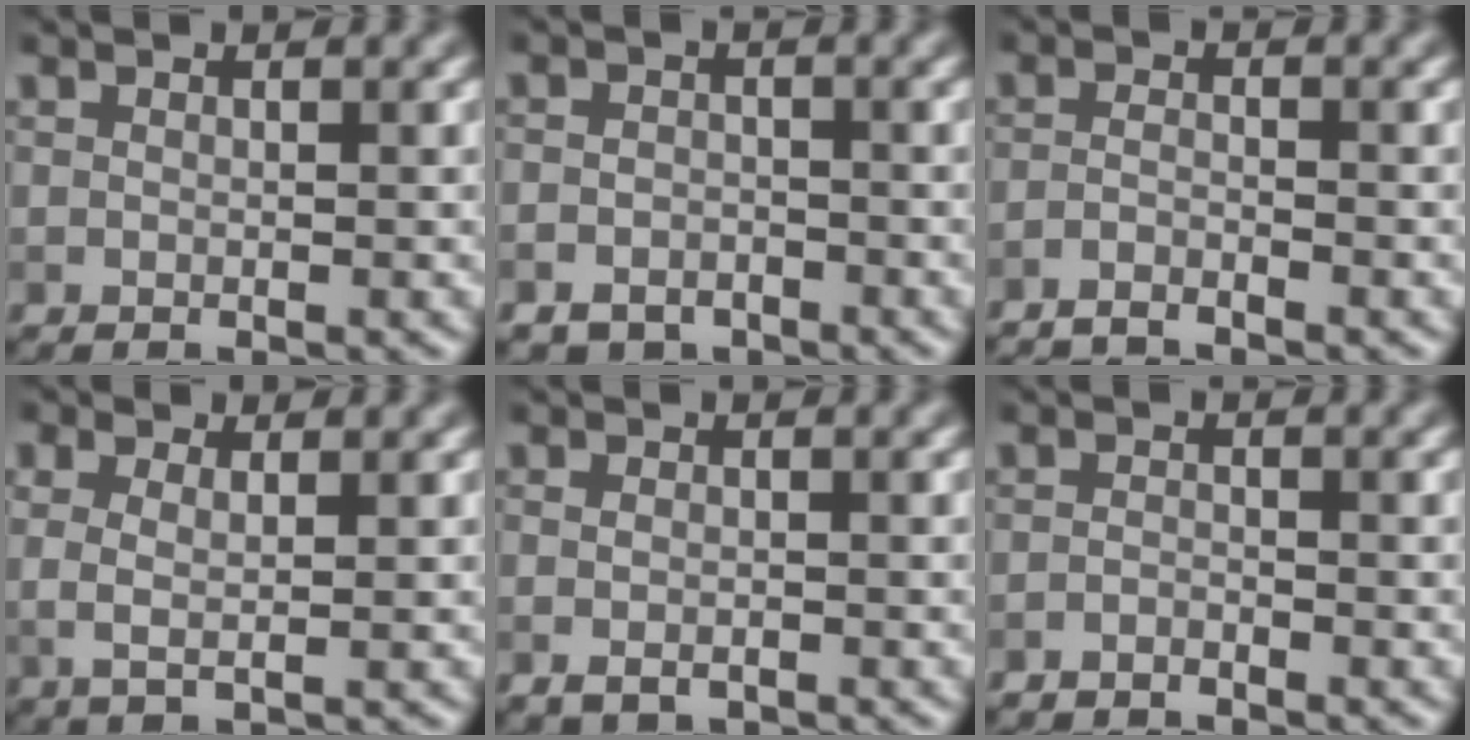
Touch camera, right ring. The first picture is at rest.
{"total": 2.5, "force": [-1.8, 1.6, 0.7], "torque": [-0.006, -0.001, -0.034]}
{"total": 1.8, "force": [-1.6, 0.3, 0.9], "torque": [-0.018, 0.000, -0.040]}
{"total": 1.9, "force": [0.5, 0.6, 1.8], "torque": [-0.034, 0.001, 0.009]}
{"total": 1.6, "force": [-0.5, 1.0, 1.2], "torque": [-0.023, -0.004, -0.009]}
{"total": 1.0, "force": [-0.9, 0.2, 0.3], "torque": [-0.006, 0.001, -0.019]}